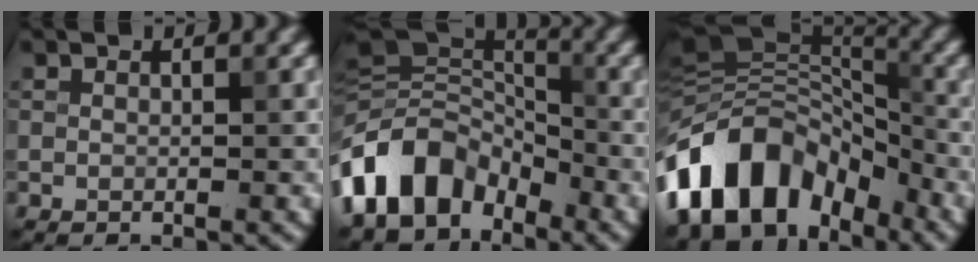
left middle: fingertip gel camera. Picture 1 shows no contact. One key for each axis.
{"total": 9.8, "fx": -4.9, "fy": 6.5, "fz": 5.5, "tx": -0.091, "ty": 0.010, "tz": -0.108}
{"total": 11.6, "fx": -6.1, "fy": 7.2, "fz": 6.7, "tx": -0.108, "ty": 0.031, "tz": -0.129}